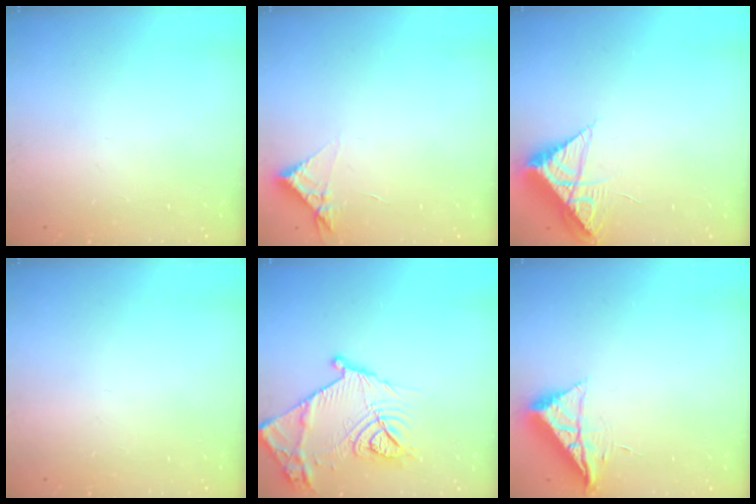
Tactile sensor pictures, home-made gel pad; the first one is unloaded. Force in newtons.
{"total": 3.4, "press": 3.4, "slide": 0.5}
{"total": 8.5, "press": 8.5, "slide": 0.5}
{"total": 0.0}
{"total": 19.0, "press": 19.0, "slide": 0.7}
{"total": 7.4, "press": 7.4, "slide": 0.3}